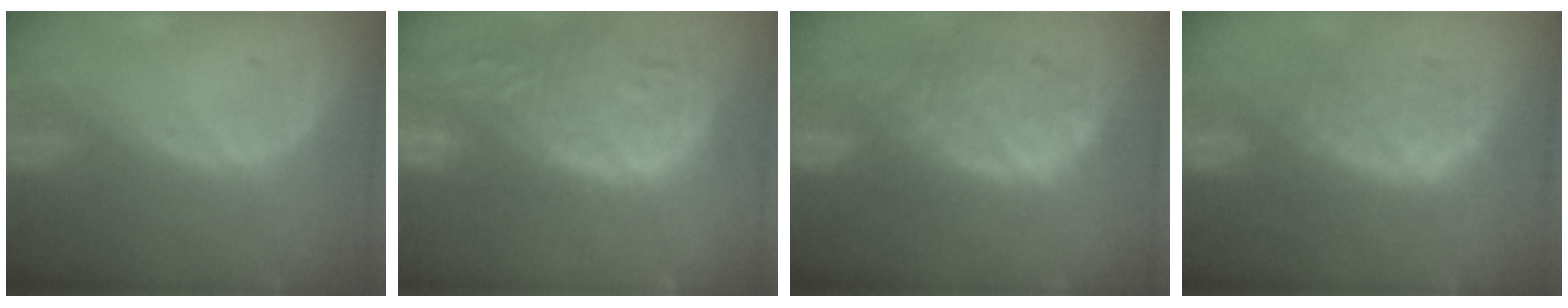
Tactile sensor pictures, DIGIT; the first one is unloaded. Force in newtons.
{"total": 16.0, "press": 13.2, "slide": 9.0}
{"total": 11.4, "press": 9.6, "slide": 6.1}
{"total": 8.9, "press": 8.6, "slide": 2.1}